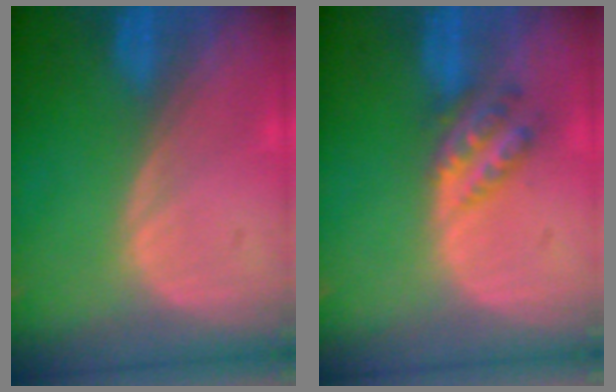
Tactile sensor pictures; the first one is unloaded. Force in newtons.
{"total": 4.7, "press": 4.3, "slide": 1.9}